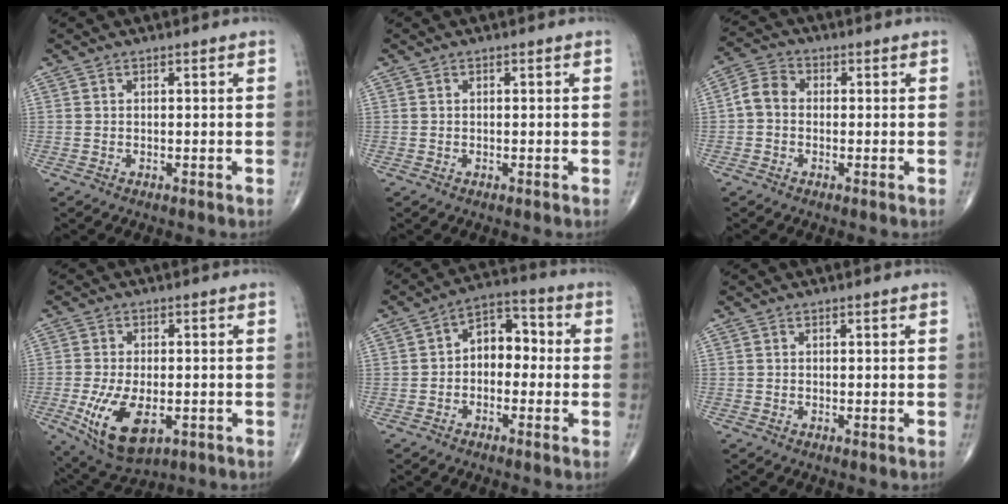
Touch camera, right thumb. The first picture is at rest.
{"total": 0.0}
{"total": 4.8, "force": [-0.4, 3.8, 2.9], "torque": [-0.045, 0.015, -0.022]}
{"total": 12.0, "force": [-3.6, 6.2, 9.7], "torque": [-0.175, -0.006, -0.048]}
{"total": 7.9, "force": [-0.6, 5.4, 5.7], "torque": [-0.058, 0.036, -0.026]}
{"total": 0.0}